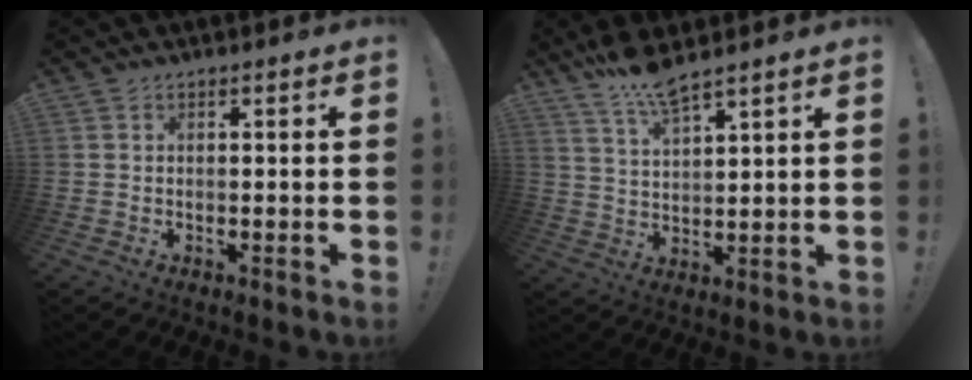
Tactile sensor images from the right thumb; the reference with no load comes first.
{"total": 8.0, "force": [6.8, 1.0, 4.1], "torque": [-0.082, -0.036, 0.122]}